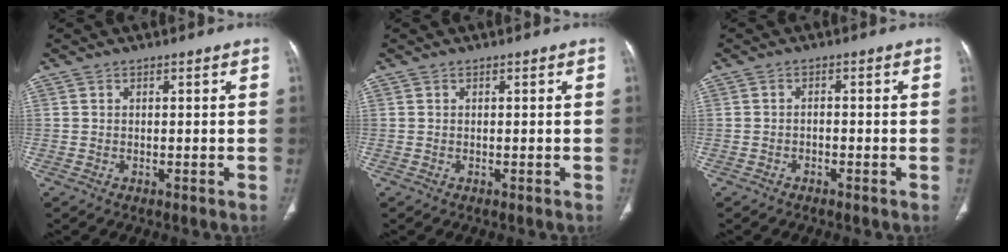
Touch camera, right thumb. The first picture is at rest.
{"total": 0.0}
{"total": 1.1, "force": [-0.8, 0.6, 0.5], "torque": [-0.006, 0.007, -0.015]}